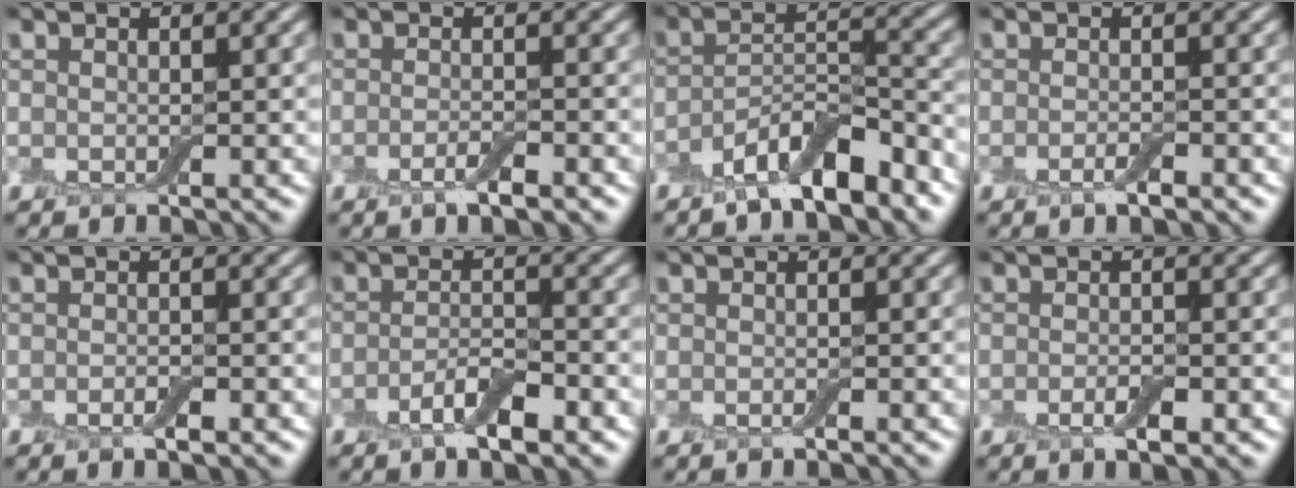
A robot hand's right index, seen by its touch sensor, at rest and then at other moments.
{"total": 2.1, "force": [-1.1, 0.4, 1.7], "torque": [-0.028, -0.002, -0.021]}
{"total": 6.3, "force": [-4.3, 2.0, 4.1], "torque": [-0.069, 0.002, -0.077]}
{"total": 1.5, "force": [-0.8, 0.3, 1.3], "torque": [-0.021, -0.004, -0.016]}
{"total": 1.4, "force": [-0.6, 0.3, 1.2], "torque": [-0.020, -0.004, -0.011]}
{"total": 3.7, "force": [-1.9, 1.1, 2.9], "torque": [-0.054, 0.002, -0.037]}
{"total": 0.5, "force": [-0.2, 0.0, 0.5], "torque": [-0.007, -0.002, -0.005]}
{"total": 2.1, "force": [-0.8, 0.6, 1.8], "torque": [-0.029, -0.004, -0.014]}